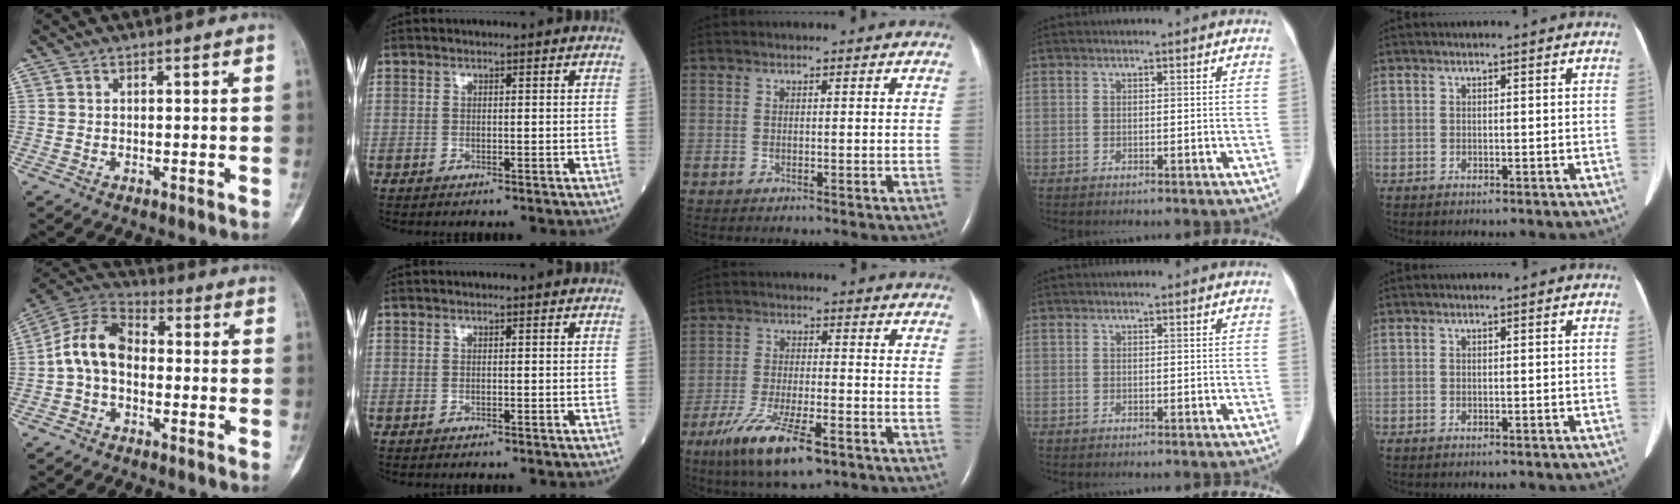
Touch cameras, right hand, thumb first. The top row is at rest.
{"thumb": {"total": 10.4, "force": [-1.1, 7.2, 7.5], "torque": [-0.130, 0.034, -0.037]}, "middle": {"total": 11.8, "force": [-7.1, 2.7, 9.1], "torque": [-0.177, -0.024, -0.118]}}